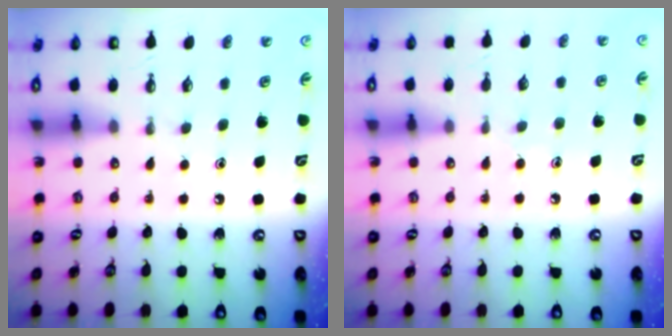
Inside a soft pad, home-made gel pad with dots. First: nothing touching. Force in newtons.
{"total": 4.9, "press": 4.8, "slide": 0.6}